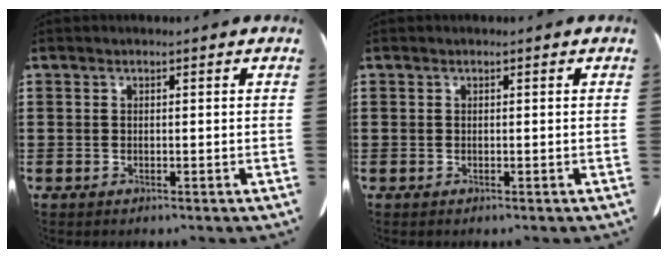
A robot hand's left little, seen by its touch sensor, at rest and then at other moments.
{"total": 0.0}